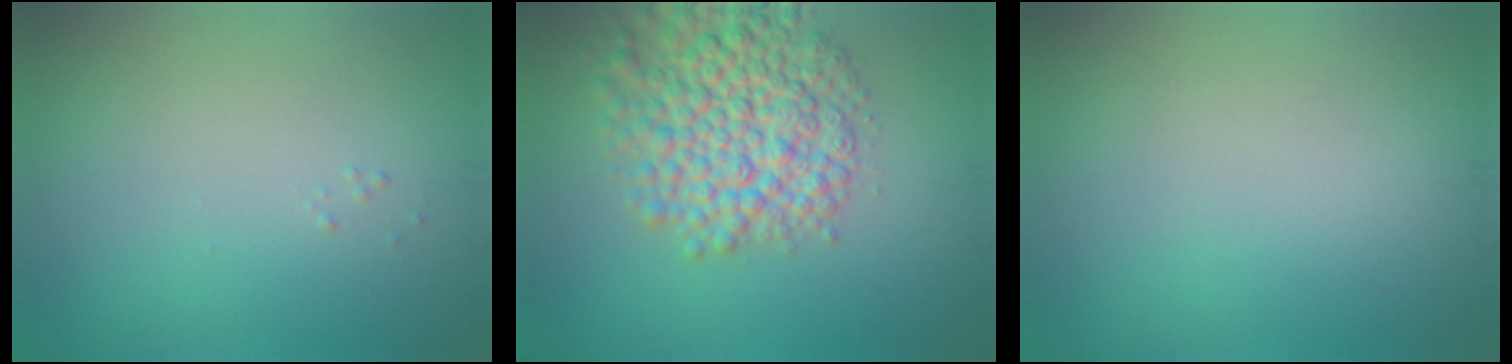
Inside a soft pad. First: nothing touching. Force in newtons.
{"total": 8.1, "press": 8.1, "slide": 0.3}
{"total": 0.0}